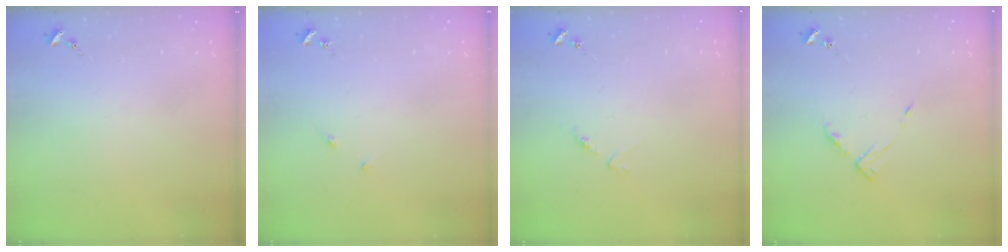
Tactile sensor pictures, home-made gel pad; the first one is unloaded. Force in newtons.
{"total": 3.7, "press": 3.7, "slide": 0.4}
{"total": 3.4, "press": 3.3, "slide": 0.5}
{"total": 5.4, "press": 5.3, "slide": 0.6}